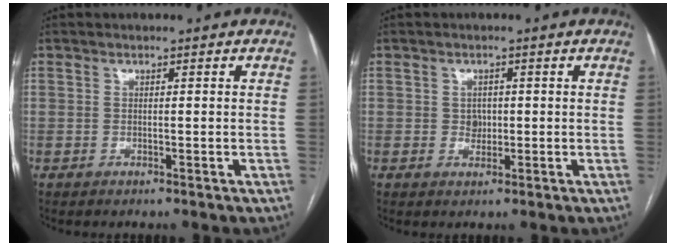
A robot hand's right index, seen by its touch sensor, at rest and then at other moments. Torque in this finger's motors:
{"motor_torque": [0.60, 0.24, -0.01, 0.02]}